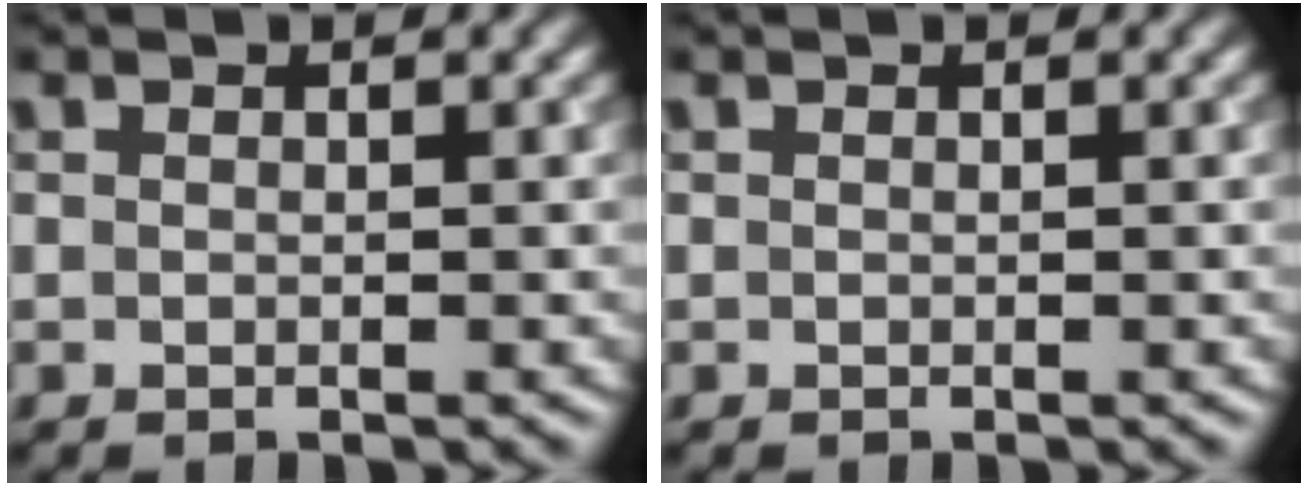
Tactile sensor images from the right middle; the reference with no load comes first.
{"total": 0.0}